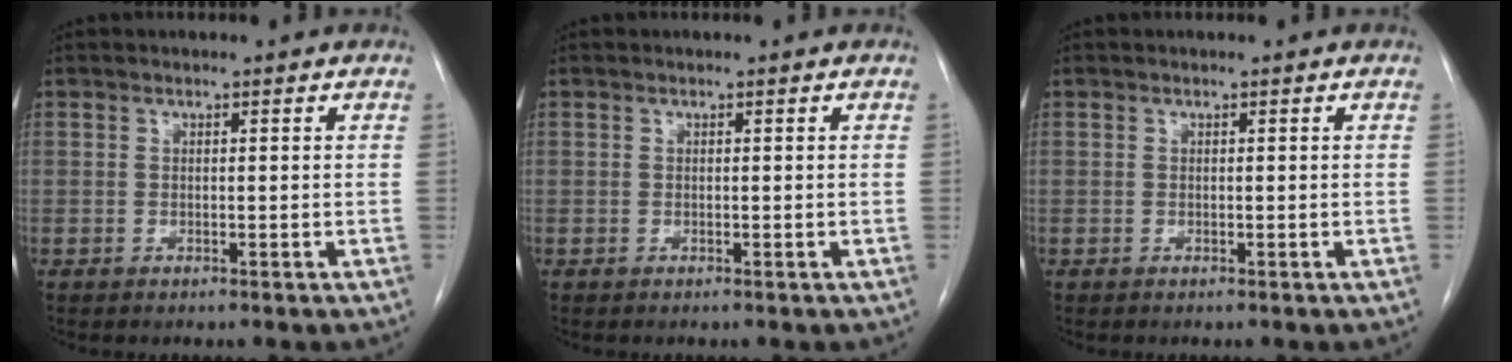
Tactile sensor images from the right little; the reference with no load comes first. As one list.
[{"total": 0.0}, {"total": 0.0}]